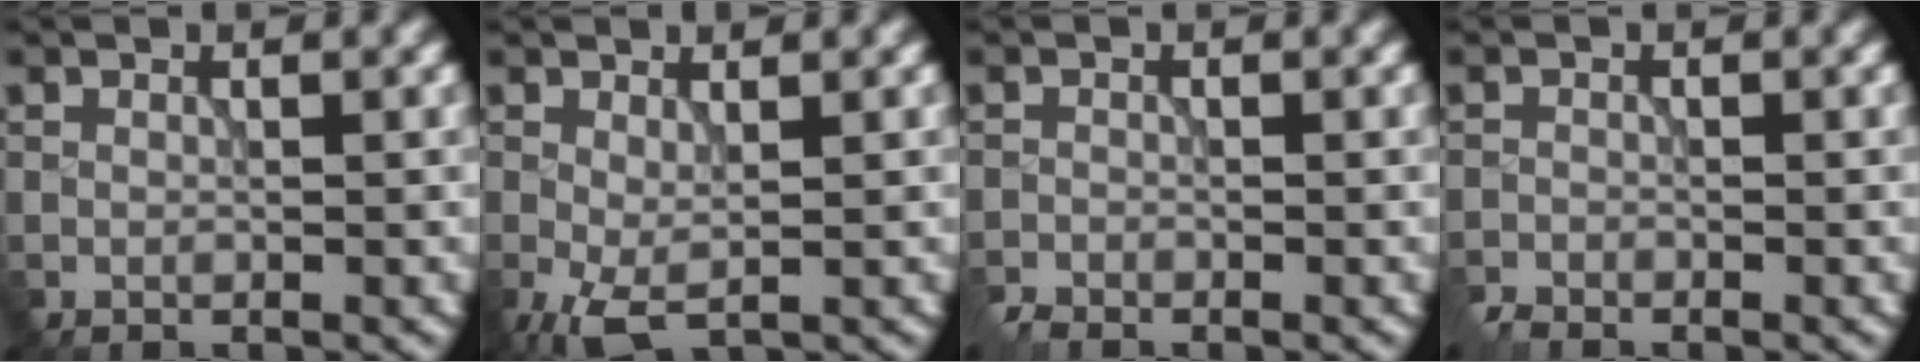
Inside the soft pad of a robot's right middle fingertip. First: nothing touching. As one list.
[{"total": 2.8, "force": [-0.8, 1.0, 2.5], "torque": [-0.062, -0.008, -0.015]}, {"total": 1.3, "force": [-1.2, 0.3, 0.3], "torque": [-0.008, -0.005, -0.029]}, {"total": 1.3, "force": [-1.3, 0.3, 0.2], "torque": [-0.006, -0.005, -0.030]}]